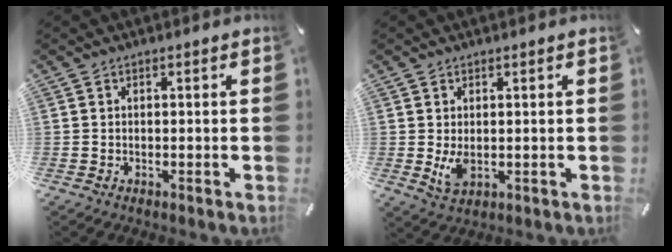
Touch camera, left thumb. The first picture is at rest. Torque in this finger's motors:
{"motor_torque": [0.22, 0.62, 0.02, -0.02, 0.01]}